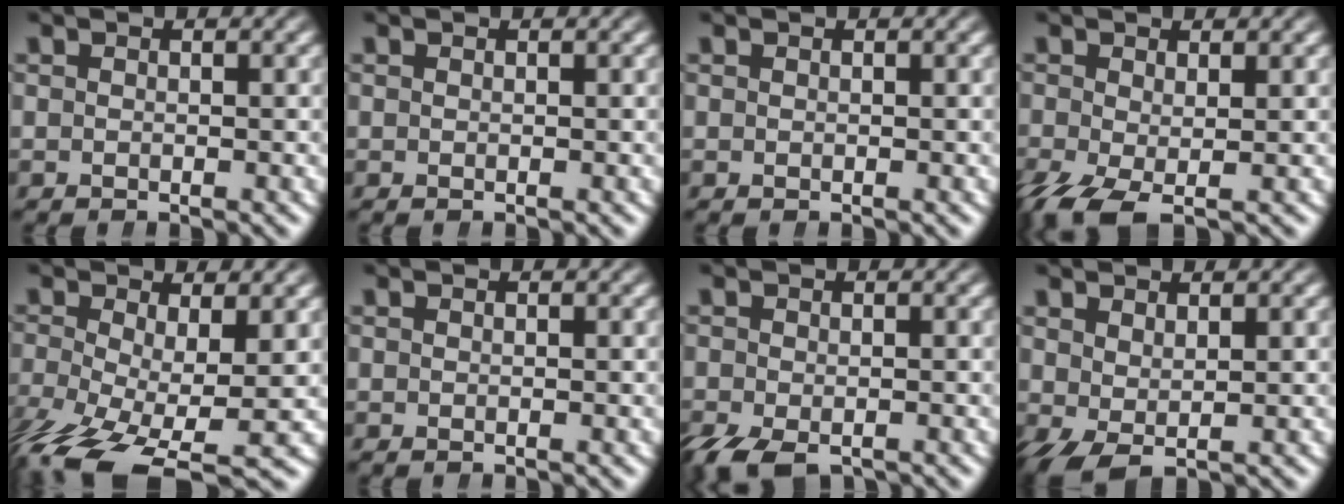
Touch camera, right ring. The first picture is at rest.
{"total": 0.0}
{"total": 0.0}
{"total": 4.3, "force": [-2.4, 2.5, 2.6], "torque": [-0.077, -0.044, -0.019]}
{"total": 7.0, "force": [-4.6, 3.2, 4.2], "torque": [-0.110, -0.060, -0.047]}
{"total": 0.0}
{"total": 3.6, "force": [-2.5, 2.0, 1.6], "torque": [-0.047, -0.026, -0.026]}
{"total": 1.8, "force": [-0.2, 0.8, 1.6], "torque": [-0.032, -0.018, 0.016]}